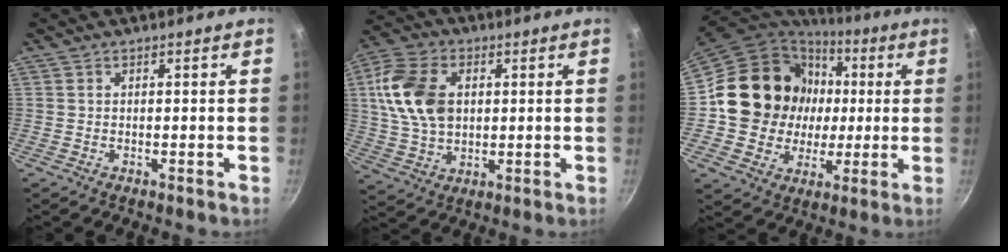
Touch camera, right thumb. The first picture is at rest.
{"total": 14.7, "force": [2.6, 10.1, 10.4], "torque": [-0.189, 0.005, 0.047]}
{"total": 19.3, "force": [2.4, 17.6, 7.5], "torque": [-0.115, 0.020, 0.049]}